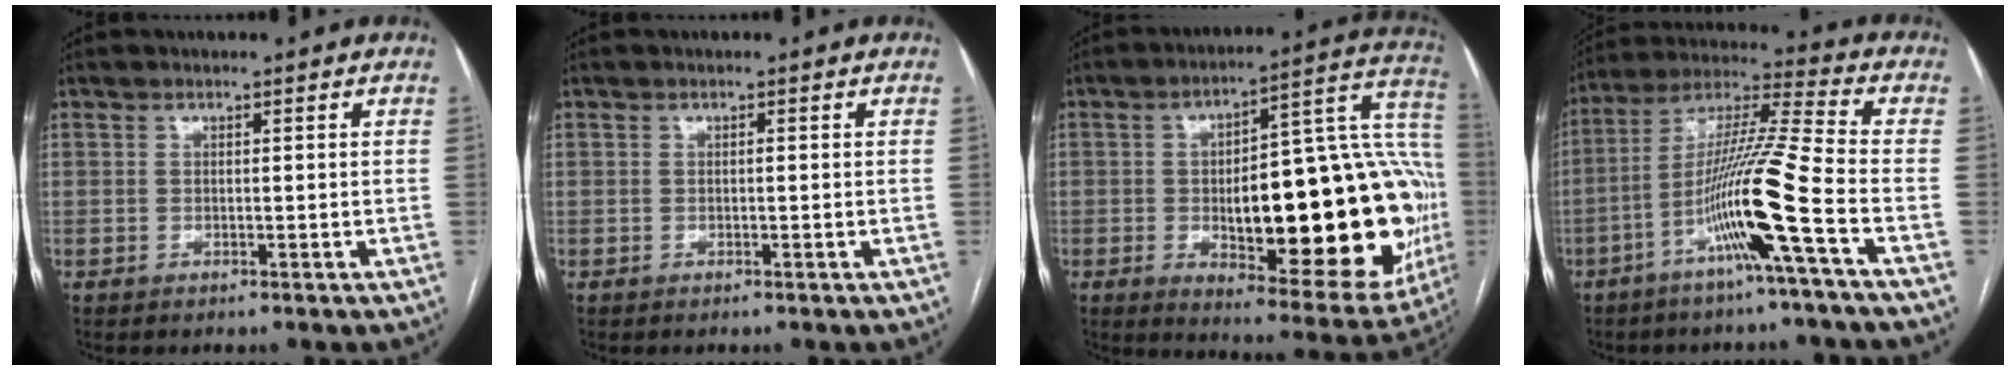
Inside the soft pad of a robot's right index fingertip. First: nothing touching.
{"total": 0.0}
{"total": 32.6, "force": [-3.8, 9.5, 31.0], "torque": [-0.347, 0.033, -0.033]}
{"total": 14.1, "force": [-5.6, -1.9, 12.8], "torque": [-0.245, 0.000, -0.108]}